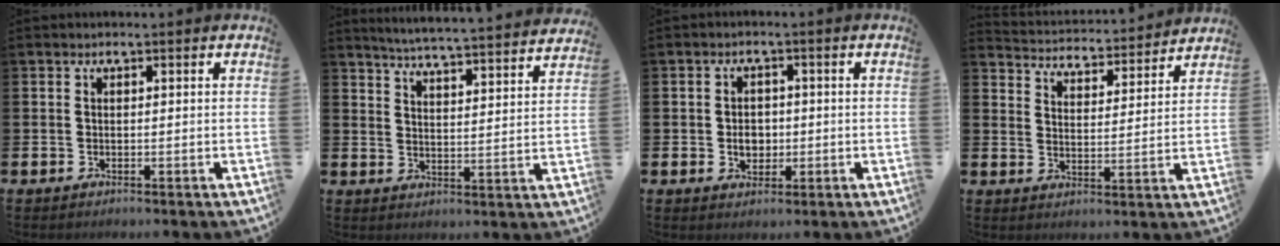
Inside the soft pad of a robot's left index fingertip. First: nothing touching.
{"total": 5.3, "force": [5.2, -0.5, 0.9], "torque": [-0.033, -0.047, 0.087]}
{"total": 3.0, "force": [-0.3, 2.4, 1.7], "torque": [-0.012, -0.003, -0.014]}
{"total": 4.2, "force": [4.1, 0.7, -0.1], "torque": [-0.017, -0.040, 0.066]}